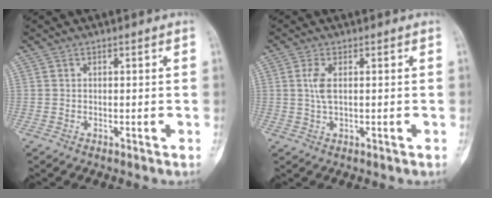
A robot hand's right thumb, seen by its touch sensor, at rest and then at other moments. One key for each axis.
{"total": 3.1, "fx": 0.4, "fy": 0.9, "fz": 2.9, "tx": -0.072, "ty": 0.001, "tz": 0.010}